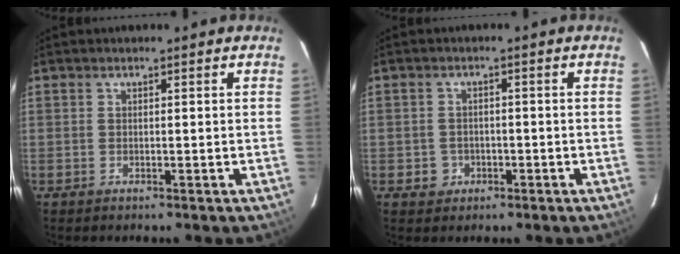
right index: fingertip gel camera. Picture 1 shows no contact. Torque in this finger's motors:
{"motor_torque": [-0.05, -0.03, -0.43, -0.16]}